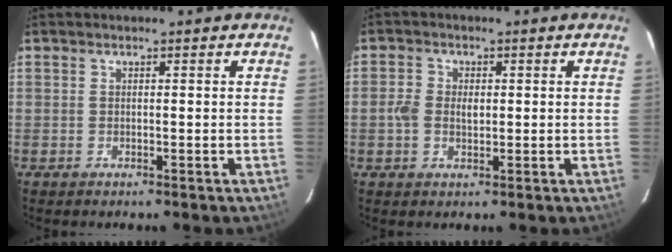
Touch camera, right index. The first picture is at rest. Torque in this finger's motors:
{"motor_torque": [0.07, -0.03, 0.07, 0.05]}